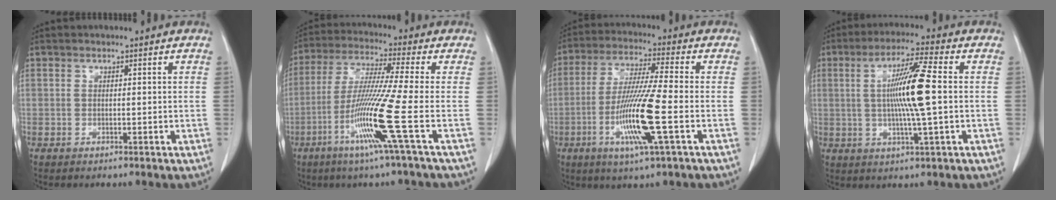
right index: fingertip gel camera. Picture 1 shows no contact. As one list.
[{"total": 12.7, "force": [-4.6, -2.6, 11.6], "torque": [-0.229, -0.029, -0.096]}, {"total": 12.5, "force": [-3.7, -0.4, 12.0], "torque": [-0.240, -0.018, -0.075]}, {"total": 10.4, "force": [0.5, -0.4, 10.4], "torque": [-0.192, -0.001, 0.006]}]